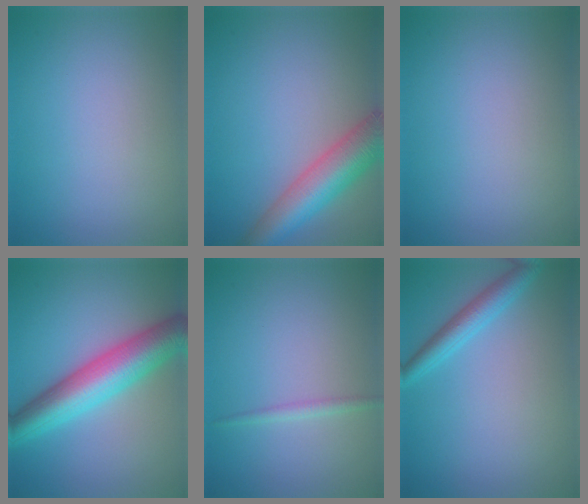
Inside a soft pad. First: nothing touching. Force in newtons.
{"total": 6.8, "press": 6.8, "slide": 0.3}
{"total": 0.0}
{"total": 8.4, "press": 8.4, "slide": 0.2}
{"total": 1.0, "press": 1.0, "slide": 0.1}
{"total": 2.6, "press": 2.6, "slide": 0.1}